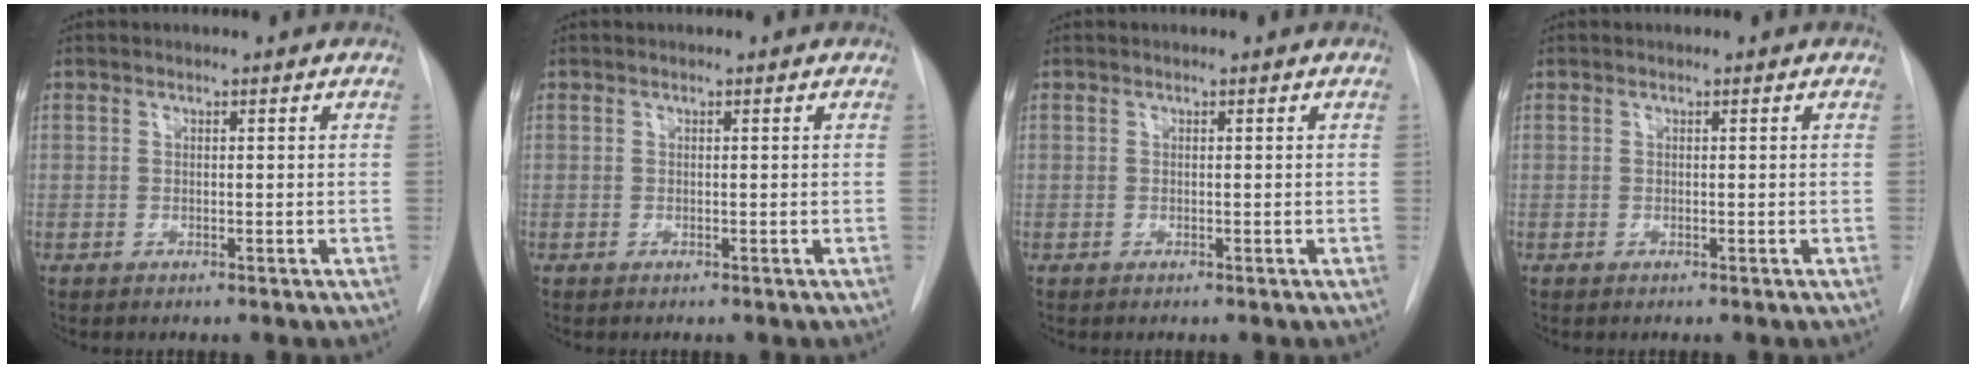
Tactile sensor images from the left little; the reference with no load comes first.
{"total": 0.0}
{"total": 0.0}
{"total": 0.0}